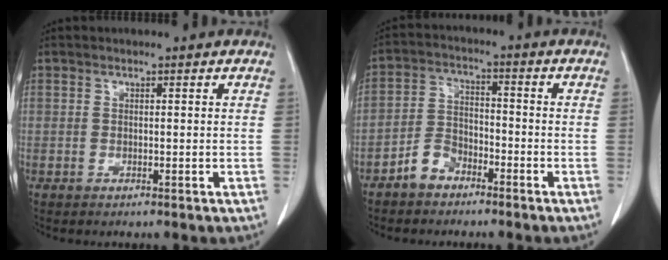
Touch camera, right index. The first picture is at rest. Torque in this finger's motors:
{"motor_torque": [0.43, -0.38, -0.11, -0.06]}